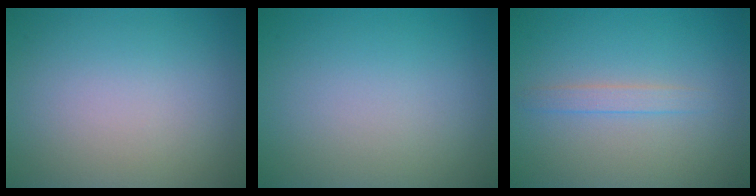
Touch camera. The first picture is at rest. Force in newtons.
{"total": 0.0}
{"total": 1.3, "press": 1.3, "slide": 0.0}